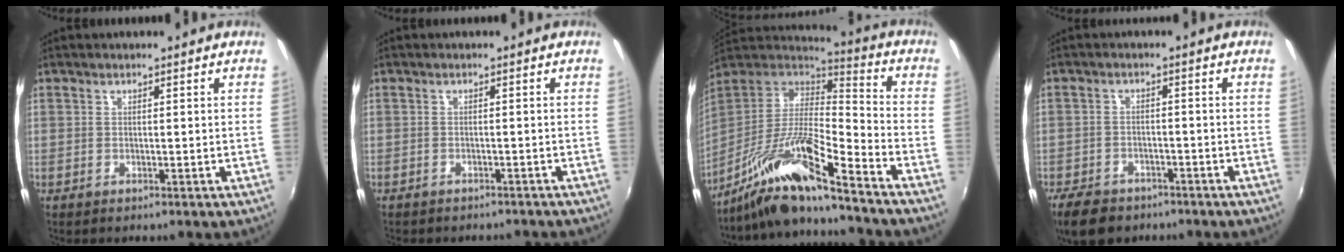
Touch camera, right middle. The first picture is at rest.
{"total": 4.1, "force": [-3.7, 1.4, 1.2], "torque": [-0.030, -0.013, -0.049]}
{"total": 15.2, "force": [-10.9, 0.6, 10.6], "torque": [-0.190, -0.011, -0.216]}
{"total": 8.3, "force": [-6.2, 4.5, 3.3], "torque": [-0.090, -0.005, -0.103]}